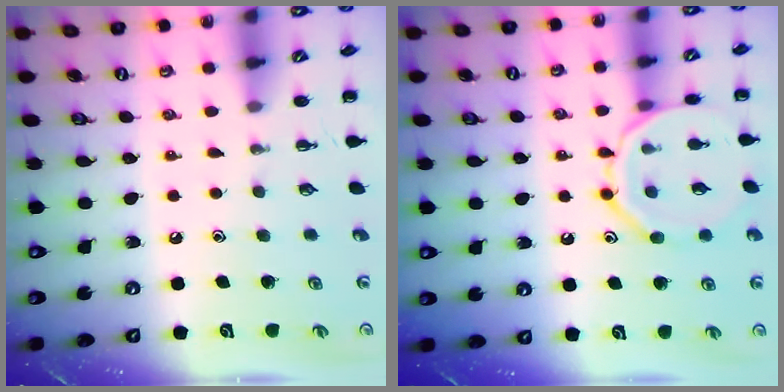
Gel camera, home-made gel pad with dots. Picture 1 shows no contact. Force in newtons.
{"total": 12.6, "press": 12.6, "slide": 0.5}